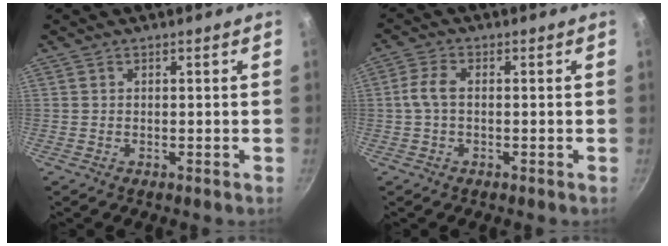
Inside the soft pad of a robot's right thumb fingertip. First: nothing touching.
{"total": 3.8, "force": [-0.2, 2.0, 3.2], "torque": [-0.077, 0.014, -0.010]}